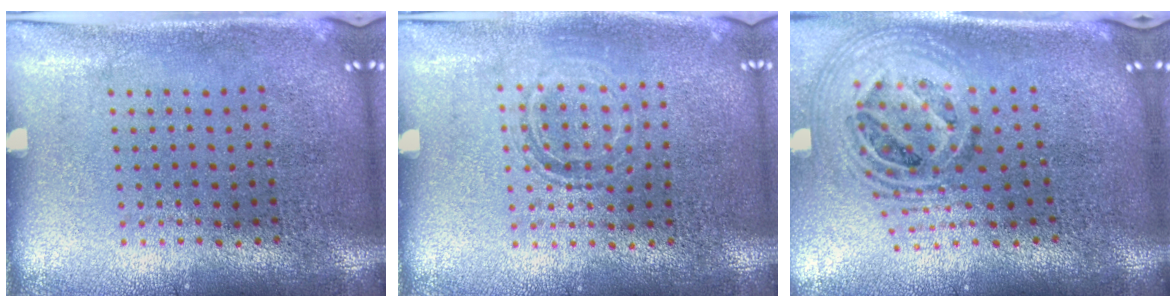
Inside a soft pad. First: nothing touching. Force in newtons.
{"total": 1.1, "press": 1.0, "slide": 0.4}
{"total": 2.0, "press": 1.5, "slide": 1.3}